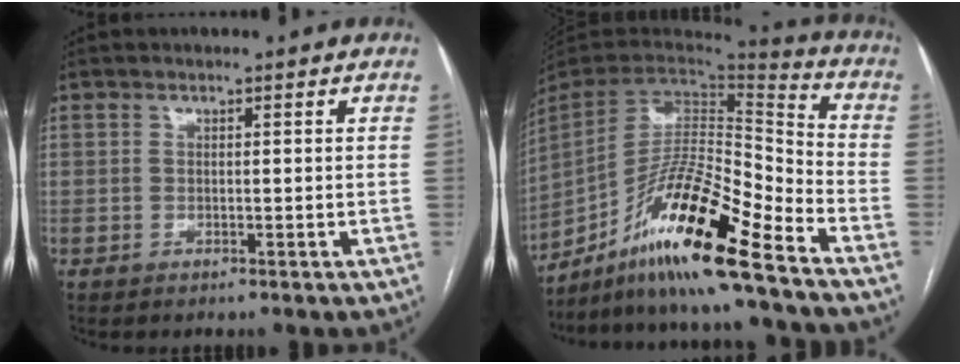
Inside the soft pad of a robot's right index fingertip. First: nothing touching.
{"total": 18.5, "force": [-12.8, 0.7, 13.3], "torque": [-0.262, -0.007, -0.233]}